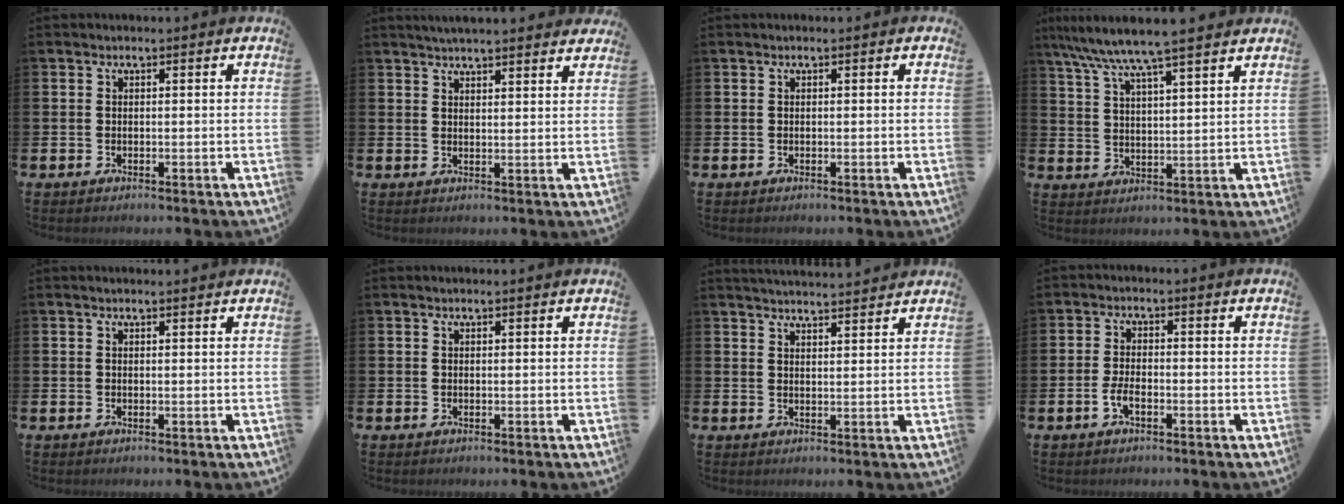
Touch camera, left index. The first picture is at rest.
{"total": 3.9, "force": [3.8, 0.2, 0.7], "torque": [-0.015, -0.015, 0.069]}
{"total": 0.0}
{"total": 7.9, "force": [7.1, 0.2, 3.5], "torque": [-0.091, -0.030, 0.125]}
{"total": 0.7, "force": [0.6, 0.0, 0.2], "torque": [0.011, -0.006, 0.008]}
{"total": 0.0}
{"total": 3.4, "force": [3.4, -0.1, 0.2], "torque": [-0.002, -0.023, 0.061]}
{"total": 2.5, "force": [-1.1, 1.0, 2.1], "torque": [-0.038, 0.003, -0.020]}